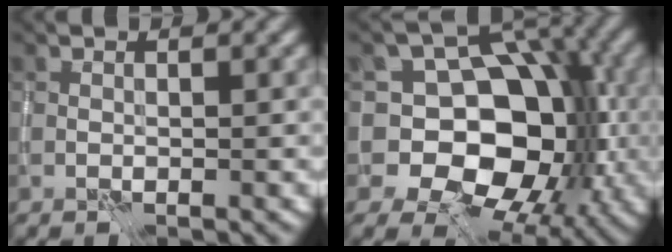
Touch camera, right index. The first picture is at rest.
{"total": 12.1, "force": [-1.4, 9.0, 7.9], "torque": [-0.075, 0.010, -0.043]}